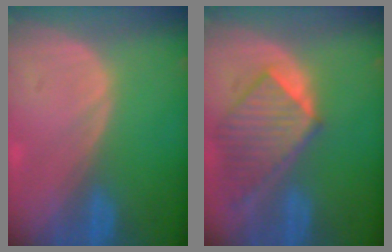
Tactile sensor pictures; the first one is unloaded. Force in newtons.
{"total": 8.5, "press": 7.8, "slide": 3.5}